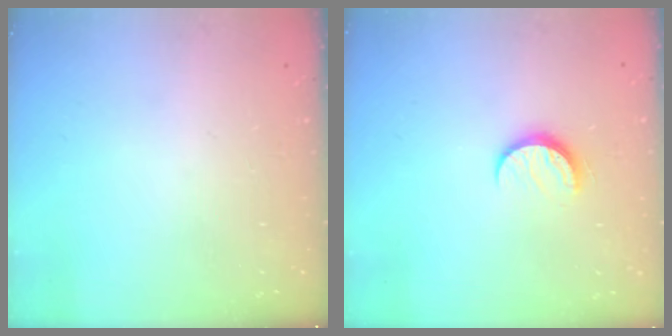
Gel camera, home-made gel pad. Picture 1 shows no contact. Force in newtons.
{"total": 7.3, "press": 7.2, "slide": 0.7}